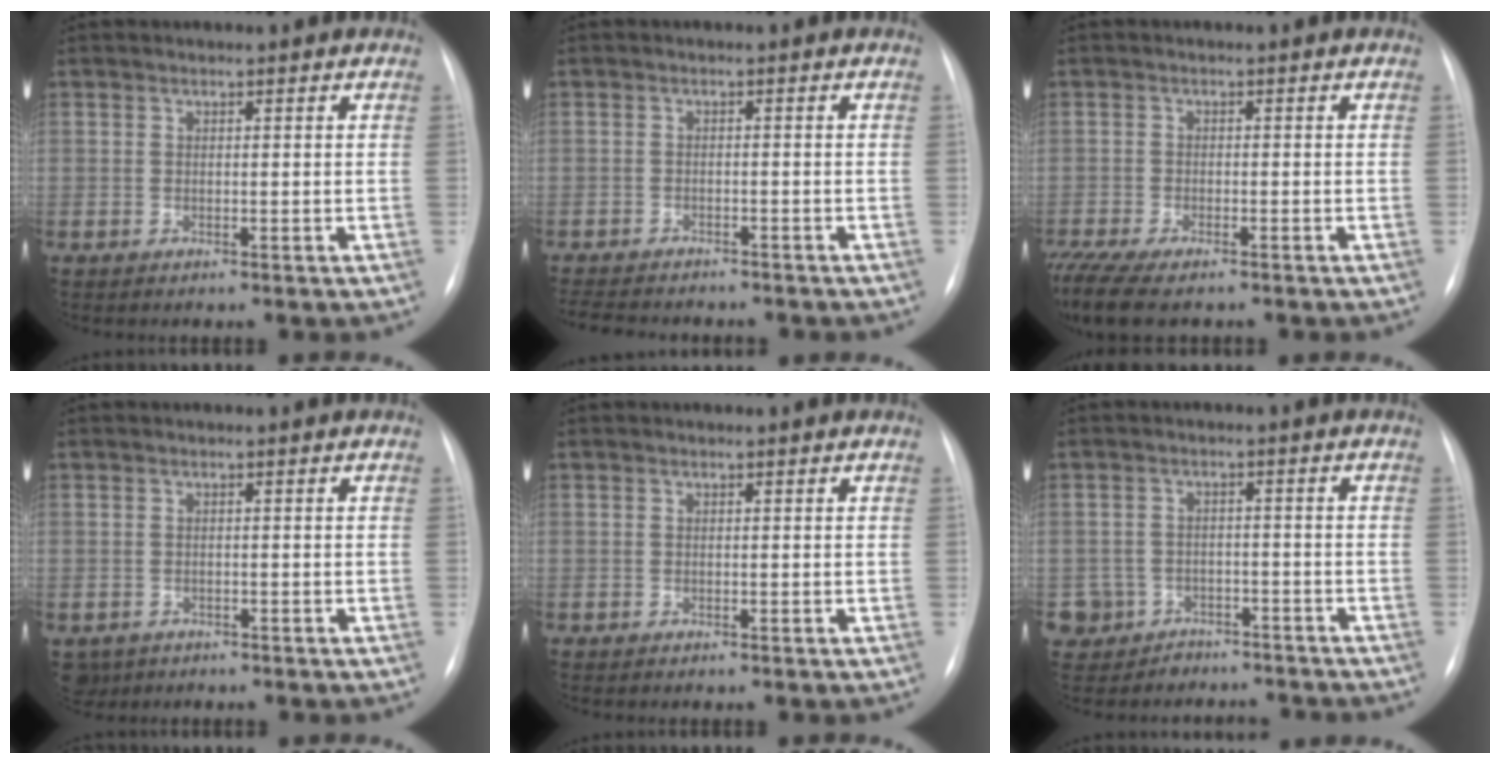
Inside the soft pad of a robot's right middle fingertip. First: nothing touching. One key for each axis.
{"total": 10.8, "fx": -9.3, "fy": 3.3, "fz": 4.3, "tx": -0.083, "ty": -0.007, "tz": -0.125}
{"total": 10.3, "fx": -7.9, "fy": 3.1, "fz": 5.8, "tx": -0.119, "ty": -0.013, "tz": -0.125}
{"total": 3.9, "fx": -2.2, "fy": 3.1, "fz": 0.8, "tx": -0.008, "ty": 0.001, "tz": -0.031}
{"total": 0.0}
{"total": 8.4, "fx": -6.1, "fy": 5.7, "fz": 0.8, "tx": -0.022, "ty": 0.022, "tz": -0.076}